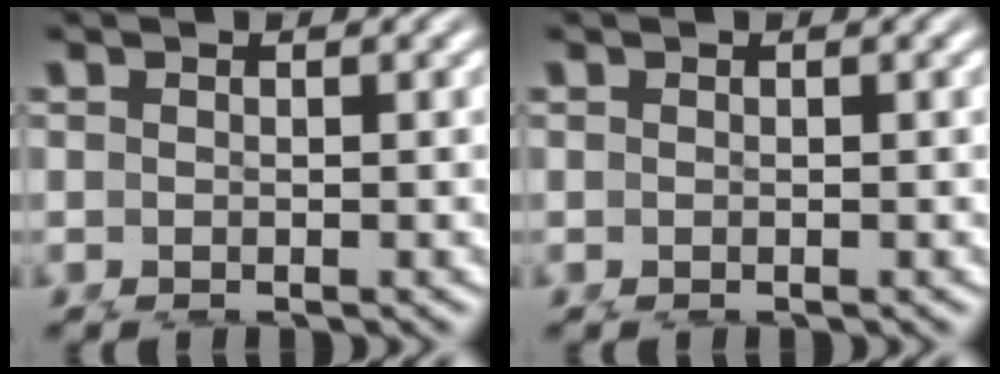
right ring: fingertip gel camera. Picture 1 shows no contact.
{"total": 0.0}